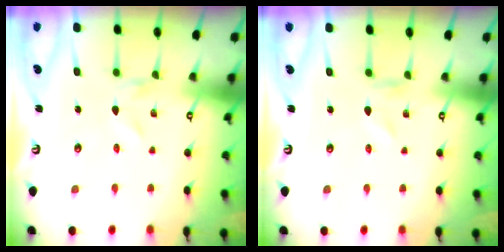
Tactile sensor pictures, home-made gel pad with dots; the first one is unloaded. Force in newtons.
{"total": 0.0}